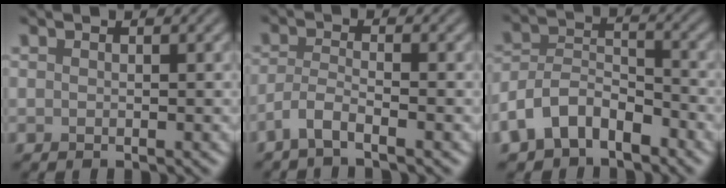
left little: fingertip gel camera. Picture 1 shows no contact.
{"total": 2.4, "force": [-1.7, 0.3, 1.6], "torque": [-0.035, -0.002, -0.045]}
{"total": 6.0, "force": [-3.9, 3.5, 3.0], "torque": [-0.054, -0.001, -0.084]}